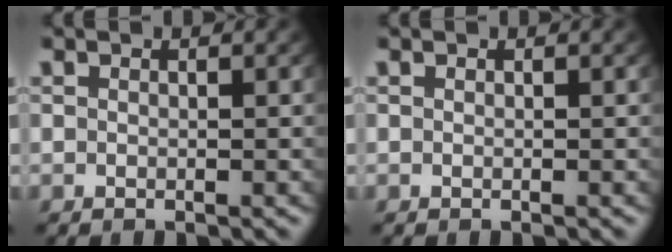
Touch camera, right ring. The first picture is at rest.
{"total": 0.0}